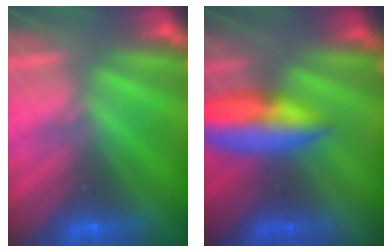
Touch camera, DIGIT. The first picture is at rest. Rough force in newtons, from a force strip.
{"total": 8.5}